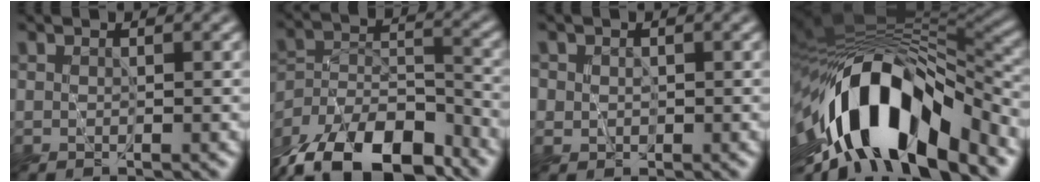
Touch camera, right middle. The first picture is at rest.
{"total": 12.2, "force": [-9.5, 5.2, 5.6], "torque": [-0.111, 0.006, -0.168]}
{"total": 1.7, "force": [0.4, 1.6, 0.3], "torque": [-0.005, 0.005, 0.004]}
{"total": 13.2, "force": [-6.3, 5.5, 10.2], "torque": [-0.173, 0.008, -0.108]}